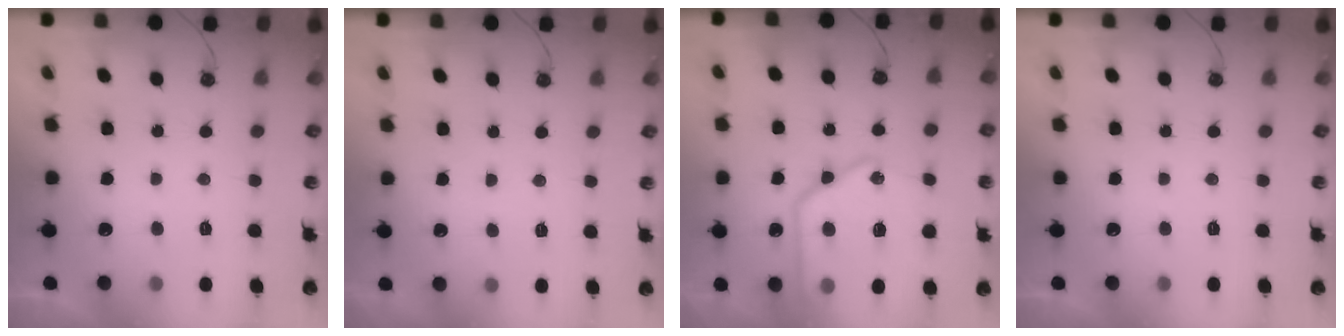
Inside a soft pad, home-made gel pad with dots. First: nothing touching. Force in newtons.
{"total": 4.1, "press": 4.0, "slide": 0.6}
{"total": 24.1, "press": 23.9, "slide": 2.6}
{"total": 0.0}